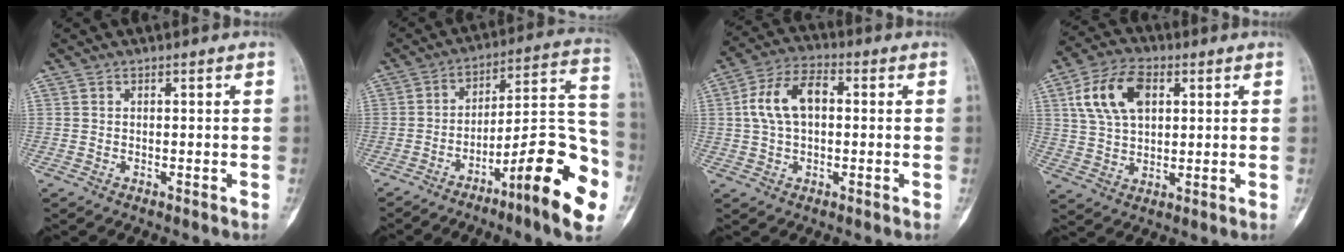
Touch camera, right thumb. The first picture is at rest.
{"total": 20.7, "force": [-9.3, 4.1, 18.0], "torque": [-0.241, 0.067, -0.136]}
{"total": 9.8, "force": [1.0, 5.7, 7.8], "torque": [-0.152, 0.025, 0.014]}
{"total": 11.8, "force": [3.7, 7.2, 8.6], "torque": [-0.154, 0.005, 0.068]}